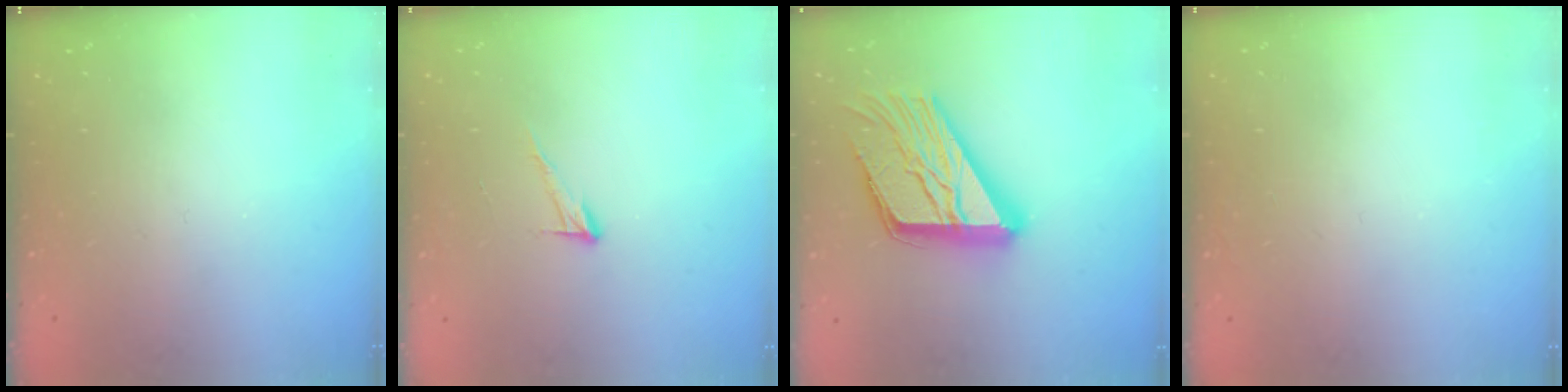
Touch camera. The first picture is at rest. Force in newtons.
{"total": 5.9, "press": 5.9, "slide": 0.3}
{"total": 22.8, "press": 22.7, "slide": 2.2}
{"total": 1.5, "press": 1.5, "slide": 0.1}